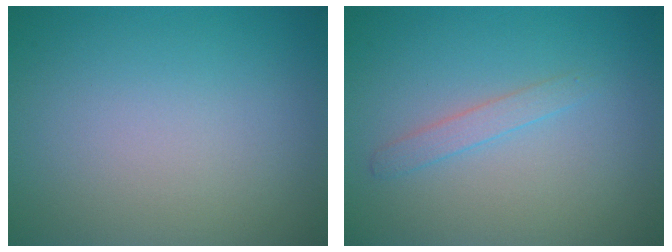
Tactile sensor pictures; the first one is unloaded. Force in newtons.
{"total": 1.3, "press": 1.3, "slide": 0.0}